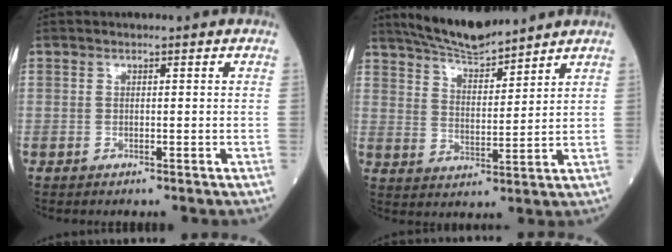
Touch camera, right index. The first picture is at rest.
{"total": 9.3, "force": [8.6, 0.9, 3.4], "torque": [-0.065, 0.003, 0.160]}